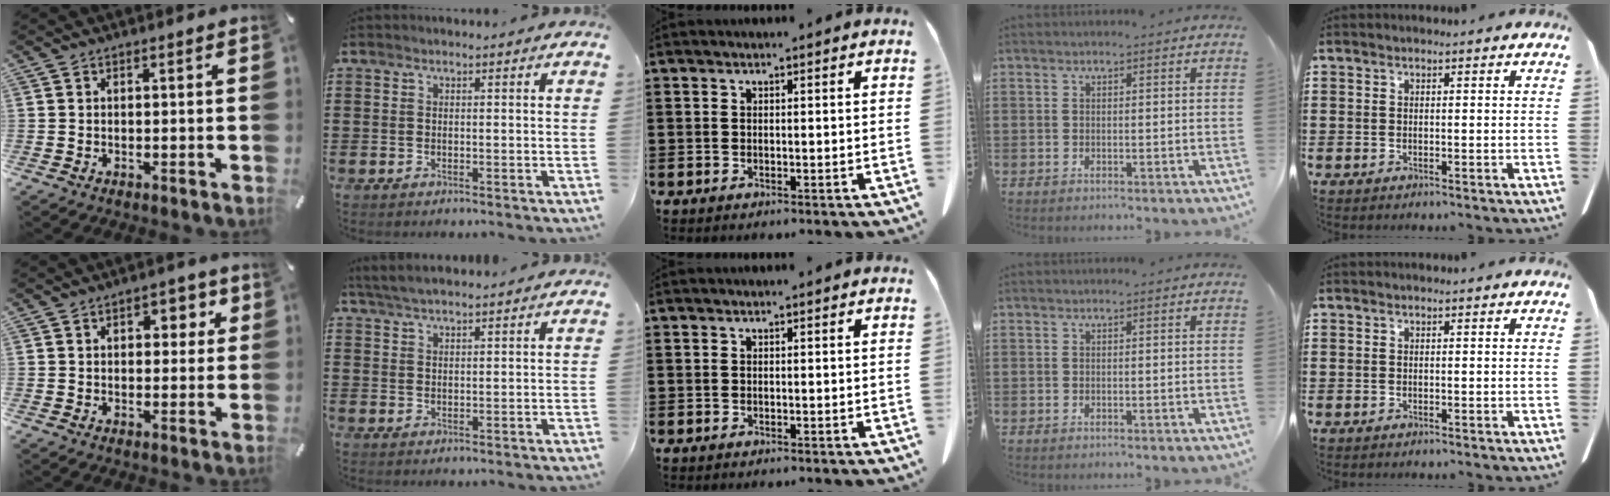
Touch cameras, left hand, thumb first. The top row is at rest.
{"thumb": {"total": 5.6, "force": [1.8, 3.6, 3.9], "torque": [-0.037, -0.006, 0.017]}, "index": {"total": 3.2, "force": [2.9, 0.4, 1.2], "torque": [-0.032, 0.001, 0.056]}}